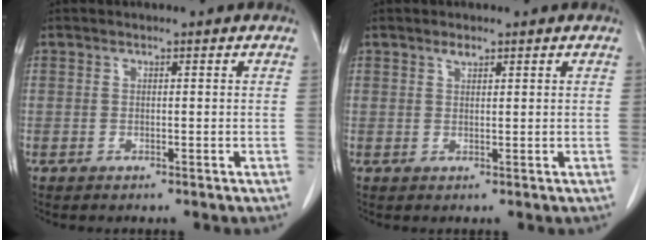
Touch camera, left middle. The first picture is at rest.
{"total": 1.1, "force": [0.9, 0.4, 0.6], "torque": [-0.016, -0.003, 0.015]}